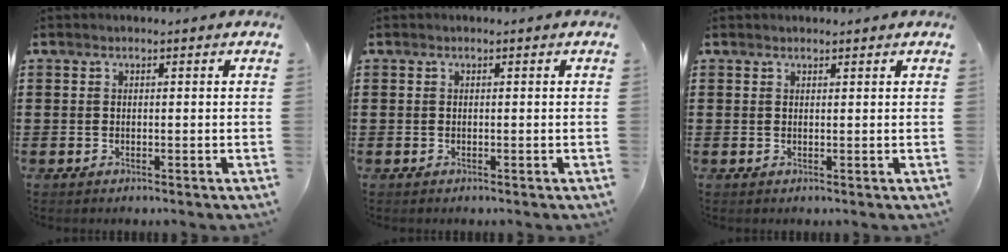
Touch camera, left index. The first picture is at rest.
{"total": 0.0}
{"total": 0.8, "force": [0.8, 0.2, 0.1], "torque": [-0.002, -0.001, 0.016]}